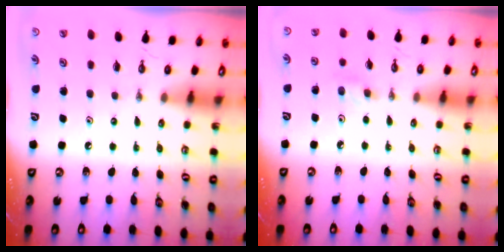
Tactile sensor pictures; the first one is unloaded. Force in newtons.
{"total": 4.4, "press": 4.3, "slide": 0.6}